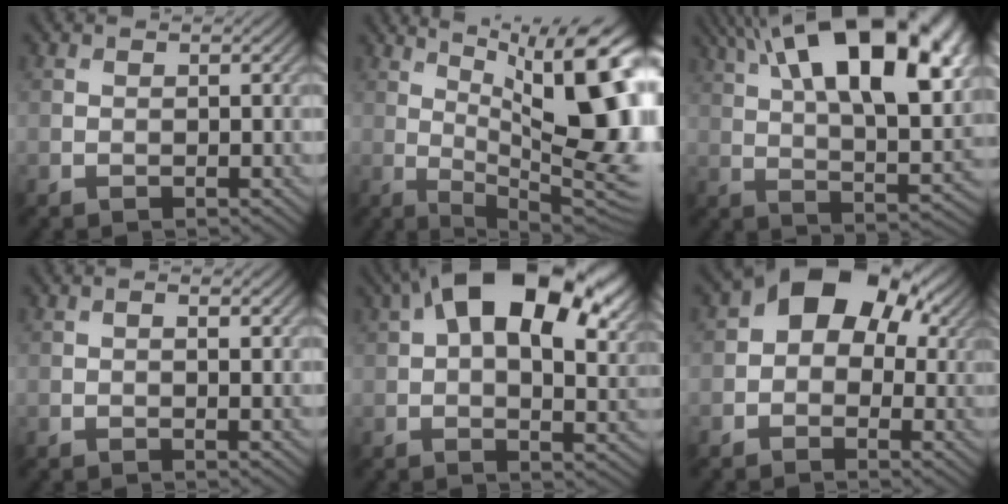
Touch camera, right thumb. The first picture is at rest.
{"total": 19.1, "force": [5.2, 6.7, 17.1], "torque": [-0.234, 0.028, 0.083]}
{"total": 22.1, "force": [9.9, 9.6, 17.3], "torque": [-0.264, 0.049, 0.145]}
{"total": 1.6, "force": [0.4, 0.4, 1.5], "torque": [-0.023, -0.002, 0.006]}
{"total": 19.1, "force": [8.1, 9.8, 14.2], "torque": [-0.235, 0.031, 0.118]}
{"total": 10.7, "force": [2.8, 7.5, 7.1], "torque": [-0.097, 0.008, 0.029]}